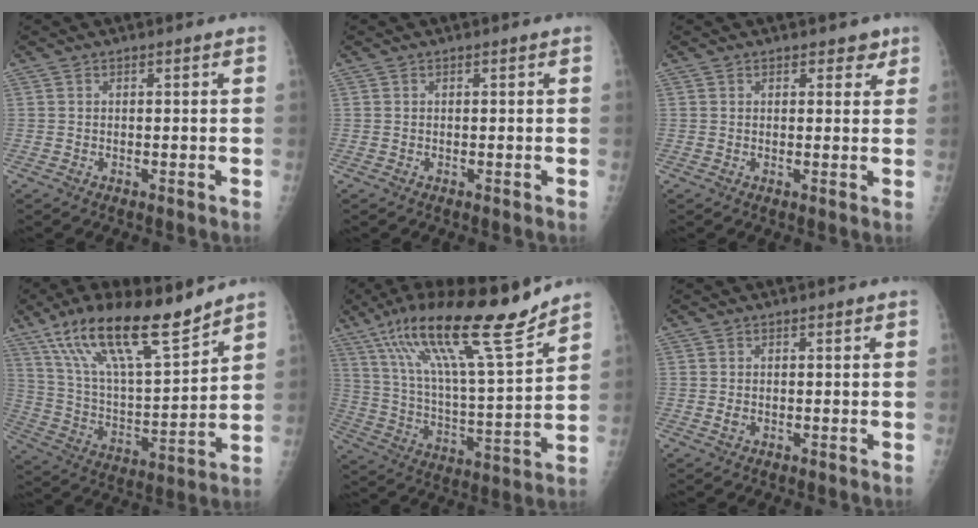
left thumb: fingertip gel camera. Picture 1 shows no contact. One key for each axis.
{"total": 0.0}
{"total": 2.5, "fx": 1.7, "fy": 1.6, "fz": 0.9, "tx": 0.013, "ty": -0.006, "tz": 0.016}
{"total": 20.3, "fx": 14.5, "fy": 5.1, "fz": 13.2, "tx": -0.213, "ty": -0.062, "tz": 0.265}
{"total": 22.7, "fx": 15.8, "fy": 3.2, "fz": 16.0, "tx": -0.262, "ty": -0.055, "tz": 0.277}
{"total": 0.9, "fx": 0.0, "fy": 0.7, "fz": 0.6, "tx": -0.009, "ty": -0.001, "tz": 0.002}